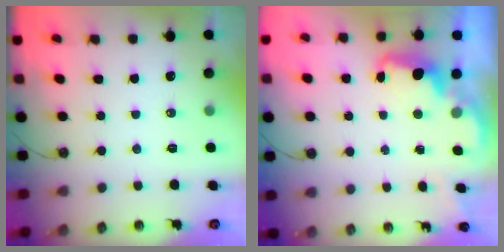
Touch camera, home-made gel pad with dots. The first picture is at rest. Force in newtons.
{"total": 2.6, "press": 2.6, "slide": 0.5}